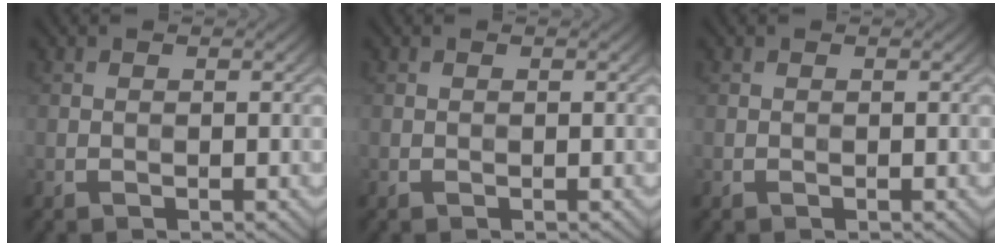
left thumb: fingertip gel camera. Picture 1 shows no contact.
{"total": 0.0}
{"total": 0.0}